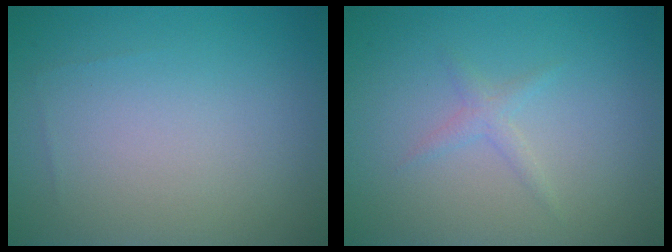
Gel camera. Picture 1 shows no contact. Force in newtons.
{"total": 1.1, "press": 1.1, "slide": 0.0}